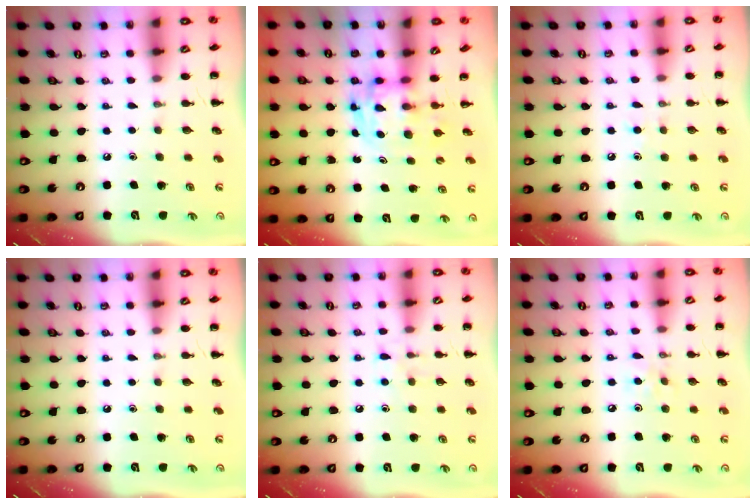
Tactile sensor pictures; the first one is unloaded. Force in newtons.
{"total": 3.4, "press": 3.4, "slide": 0.6}
{"total": 3.5, "press": 3.3, "slide": 1.2}
{"total": 0.0}
{"total": 5.6, "press": 5.4, "slide": 1.5}
{"total": 3.0, "press": 2.9, "slide": 0.9}